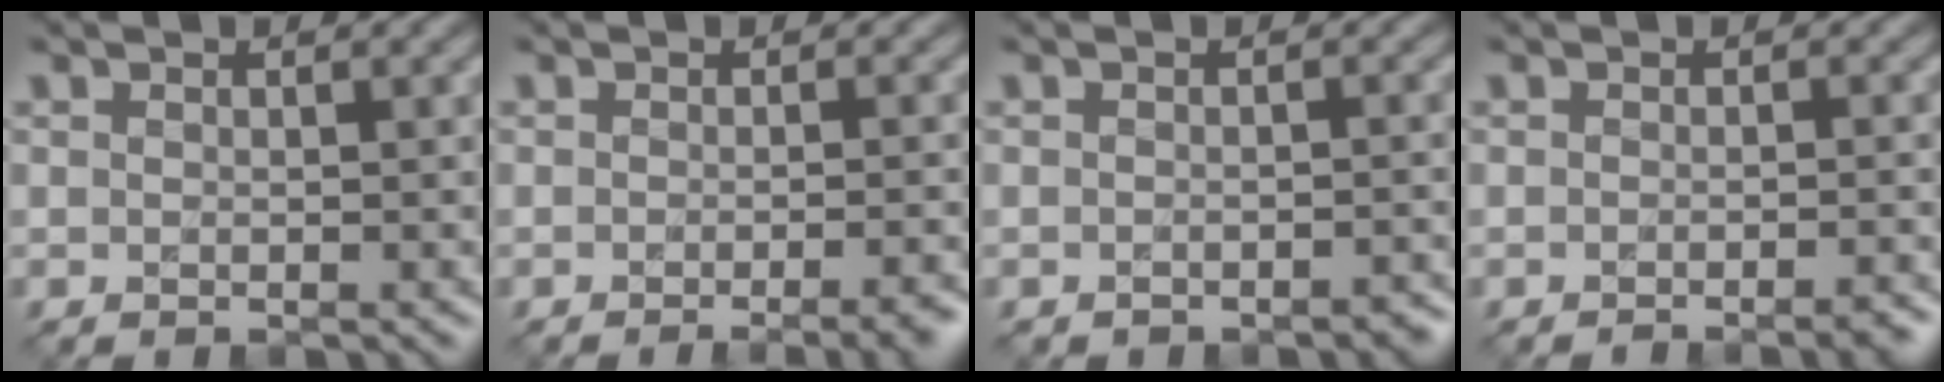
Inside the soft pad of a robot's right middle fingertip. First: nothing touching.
{"total": 3.8, "force": [-2.5, 0.9, 2.8], "torque": [-0.024, 0.007, -0.030]}
{"total": 1.4, "force": [-1.2, 0.5, 0.4], "torque": [-0.005, 0.001, -0.015]}
{"total": 2.0, "force": [-1.7, 0.3, 1.1], "torque": [-0.003, 0.000, -0.026]}